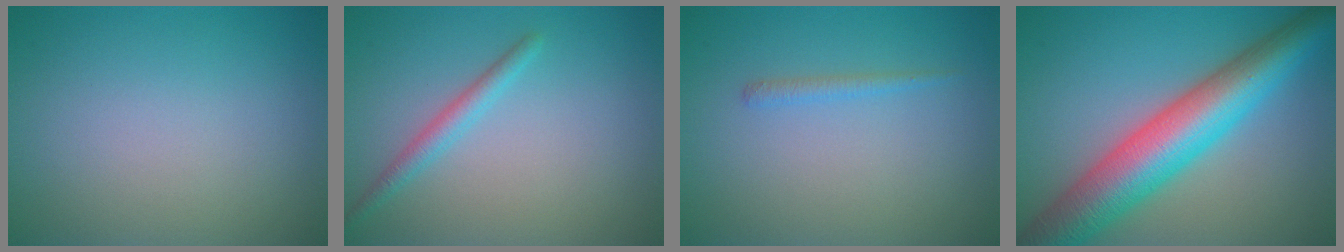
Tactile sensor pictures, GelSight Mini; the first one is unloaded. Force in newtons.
{"total": 1.8, "press": 1.8, "slide": 0.0}
{"total": 0.9, "press": 0.9, "slide": 0.1}
{"total": 10.0, "press": 10.0, "slide": 0.3}